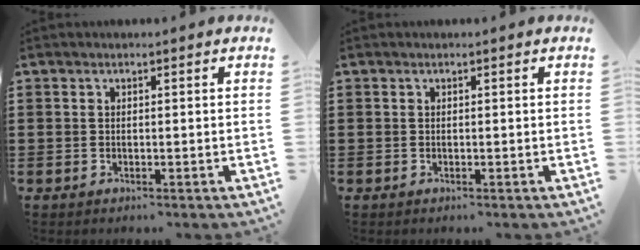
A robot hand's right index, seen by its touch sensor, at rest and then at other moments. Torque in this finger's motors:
{"motor_torque": [0.00, 0.00, 0.00, 0.00]}